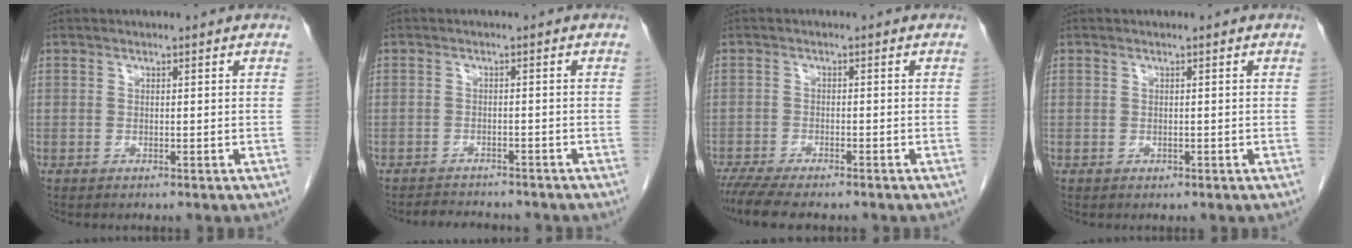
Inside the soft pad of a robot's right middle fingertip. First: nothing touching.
{"total": 6.3, "force": [-5.8, 1.7, 1.8], "torque": [-0.028, -0.002, -0.077]}
{"total": 8.4, "force": [-7.1, 1.5, 4.2], "torque": [-0.066, -0.015, -0.111]}
{"total": 0.0}